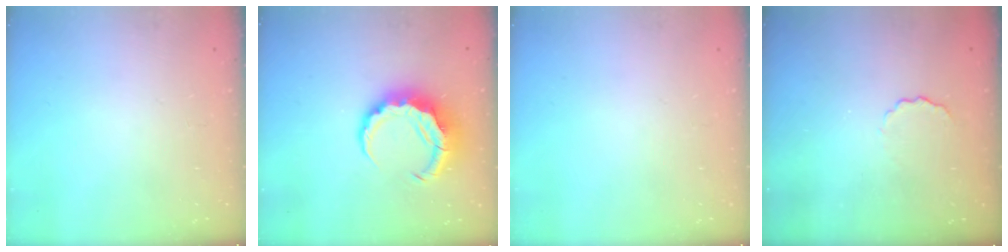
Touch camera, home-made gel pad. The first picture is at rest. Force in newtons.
{"total": 8.8, "press": 8.6, "slide": 1.6}
{"total": 0.0}
{"total": 3.5, "press": 3.4, "slide": 0.8}